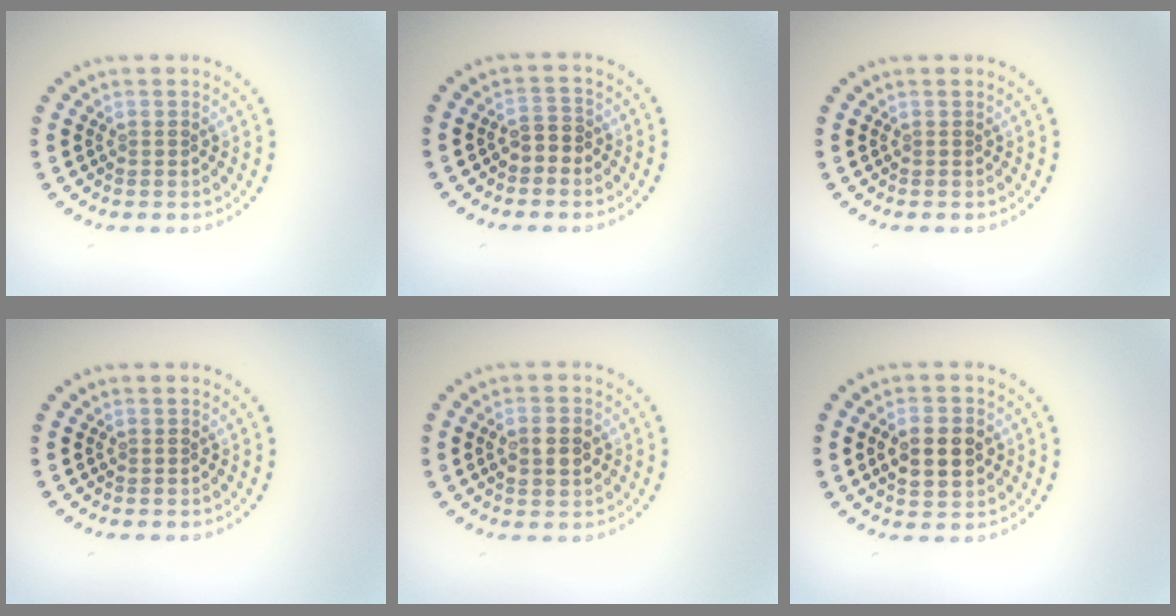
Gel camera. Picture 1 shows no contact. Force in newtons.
{"total": 1.7, "press": 1.6, "slide": 0.7}
{"total": 0.0}
{"total": 0.0}
{"total": 3.3, "press": 3.3, "slide": 0.5}
{"total": 4.3, "press": 4.3, "slide": 0.4}